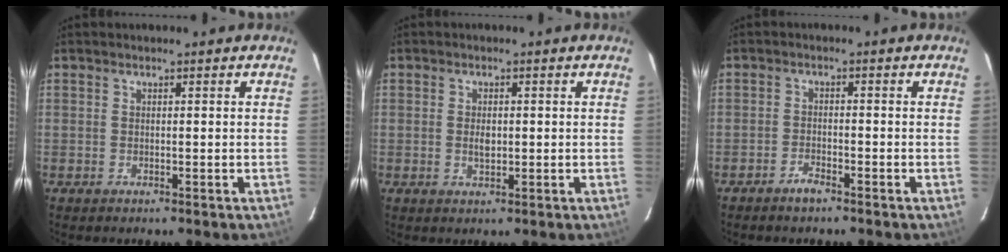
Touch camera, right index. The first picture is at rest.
{"total": 2.3, "force": [-0.2, 1.4, 1.8], "torque": [-0.031, -0.002, -0.001]}
{"total": 2.4, "force": [-2.1, 0.6, 1.0], "torque": [-0.028, 0.001, -0.041]}